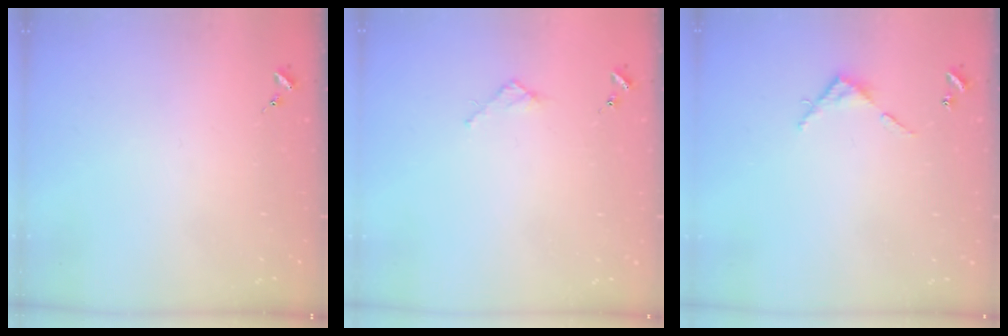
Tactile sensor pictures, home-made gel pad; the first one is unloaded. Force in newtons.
{"total": 2.4, "press": 2.3, "slide": 0.3}
{"total": 4.5, "press": 4.5, "slide": 0.4}